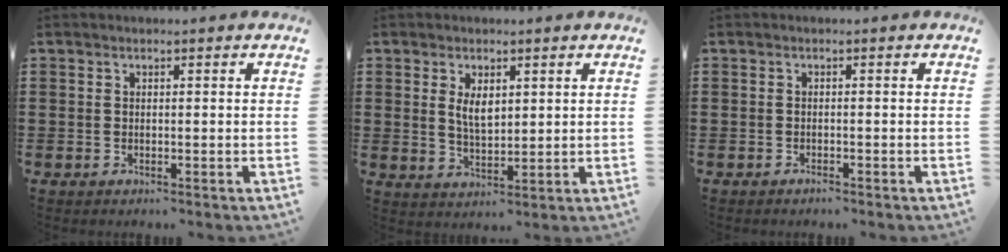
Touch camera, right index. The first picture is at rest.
{"total": 3.7, "force": [1.3, 1.8, 2.9], "torque": [-0.054, 0.002, 0.021]}
{"total": 0.8, "force": [-0.8, 0.1, 0.1], "torque": [-0.005, -0.002, -0.016]}